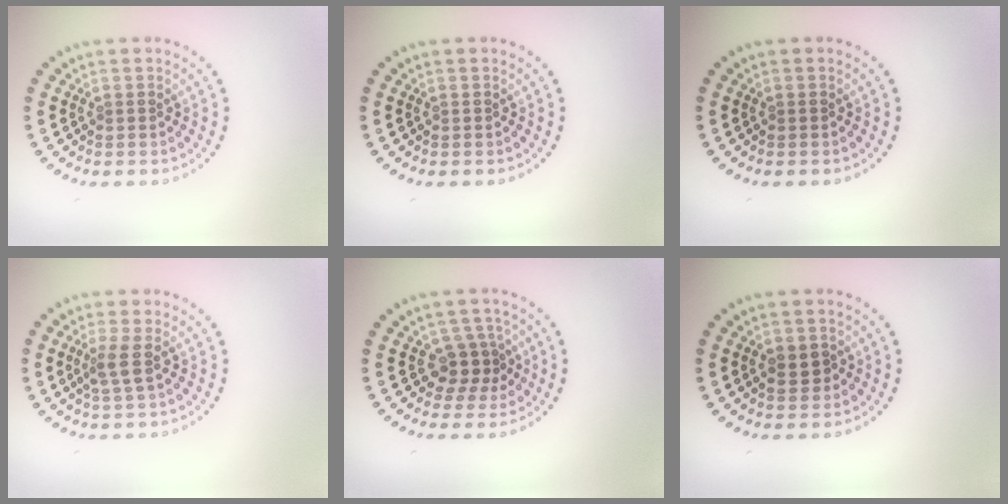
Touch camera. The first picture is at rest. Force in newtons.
{"total": 0.0}
{"total": 0.0}
{"total": 1.9, "press": 1.5, "slide": 1.2}
{"total": 2.6, "press": 2.0, "slide": 1.7}
{"total": 1.9, "press": 1.9, "slide": 0.3}